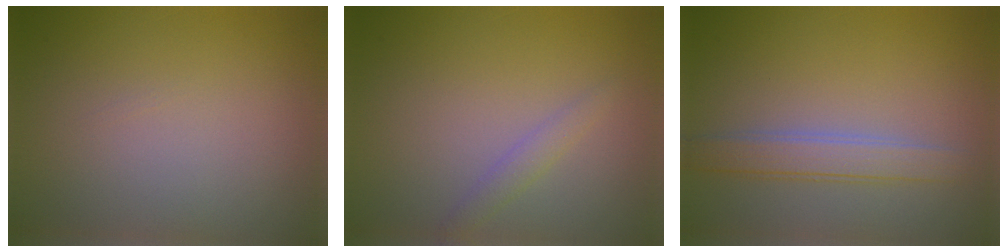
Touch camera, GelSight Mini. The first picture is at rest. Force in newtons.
{"total": 1.3, "press": 1.3, "slide": 0.1}
{"total": 2.8, "press": 2.8, "slide": 0.3}